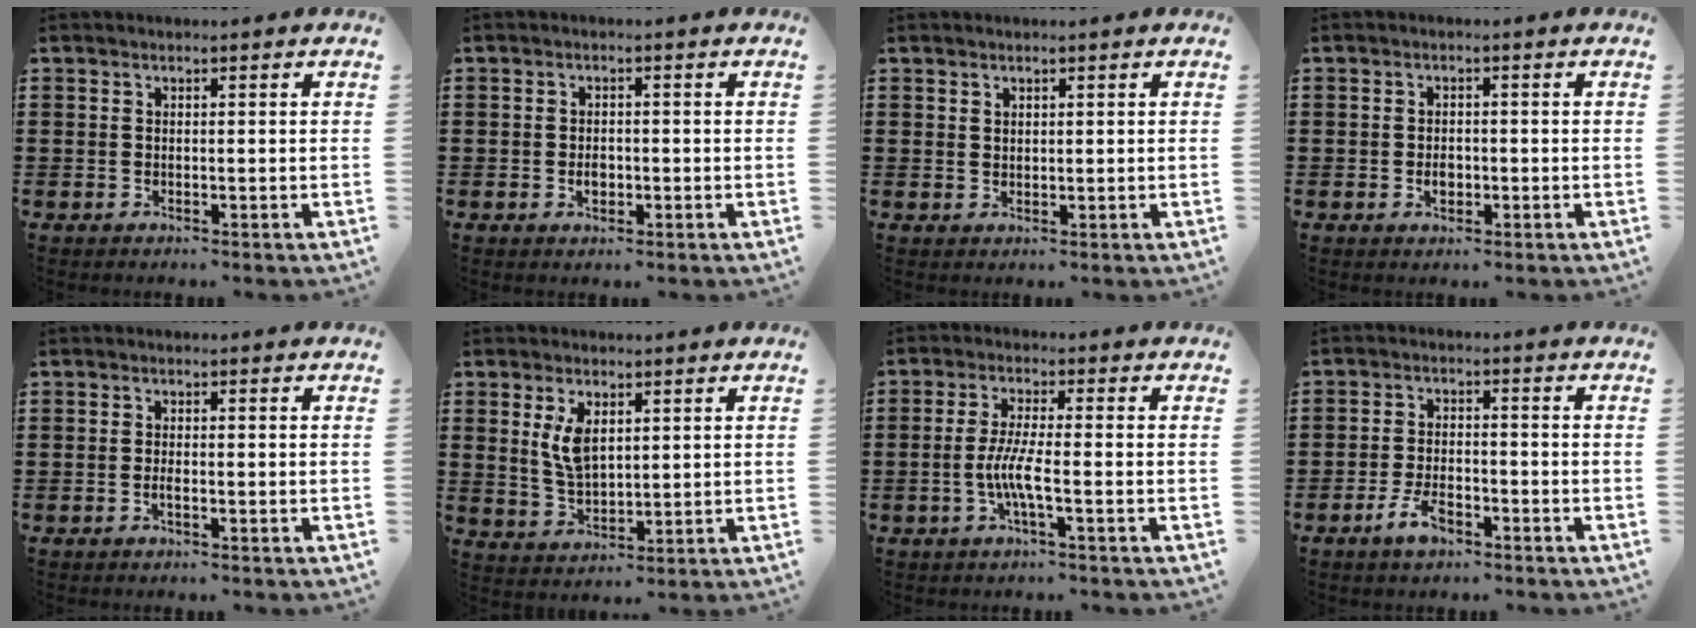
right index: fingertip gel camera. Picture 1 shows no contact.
{"total": 2.0, "force": [-0.5, 1.1, 1.6], "torque": [-0.032, -0.001, -0.008]}
{"total": 1.2, "force": [1.1, 0.6, 0.2], "torque": [-0.004, 0.002, 0.021]}
{"total": 2.1, "force": [-0.5, 1.2, 1.6], "torque": [-0.033, 0.000, -0.008]}
{"total": 1.2, "force": [-0.5, 0.1, 1.1], "torque": [-0.022, -0.007, -0.006]}
{"total": 5.8, "force": [2.2, 2.9, 4.5], "torque": [-0.090, 0.004, 0.036]}
{"total": 5.5, "force": [-1.7, 0.5, 5.3], "torque": [-0.120, -0.013, -0.040]}
{"total": 4.7, "force": [-2.8, 2.0, 3.3], "torque": [-0.075, 0.000, -0.055]}